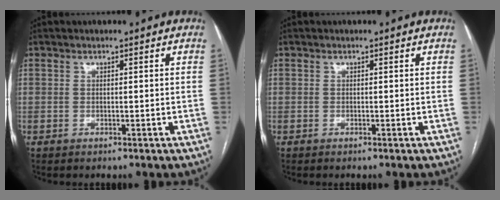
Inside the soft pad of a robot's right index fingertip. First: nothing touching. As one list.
[{"total": 0.0}]